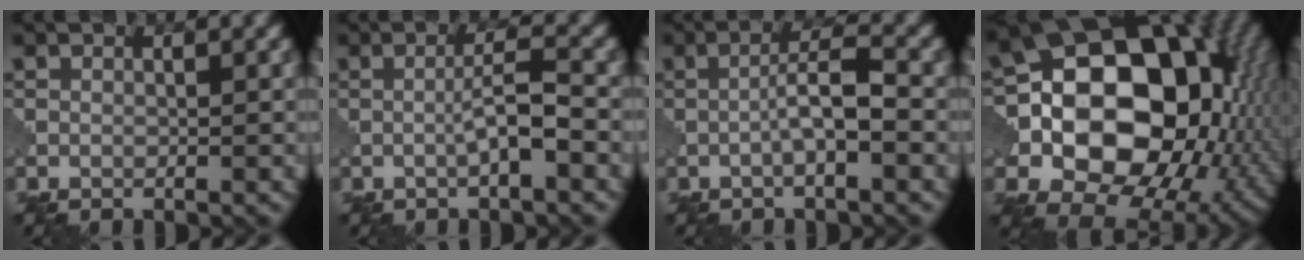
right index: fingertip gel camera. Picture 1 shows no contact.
{"total": 3.0, "force": [-0.8, 0.2, 2.9], "torque": [-0.049, 0.010, -0.018]}
{"total": 3.6, "force": [-0.9, 0.5, 3.4], "torque": [-0.060, 0.011, -0.021]}
{"total": 17.8, "force": [-1.0, 13.0, 12.1], "torque": [-0.203, 0.001, -0.017]}